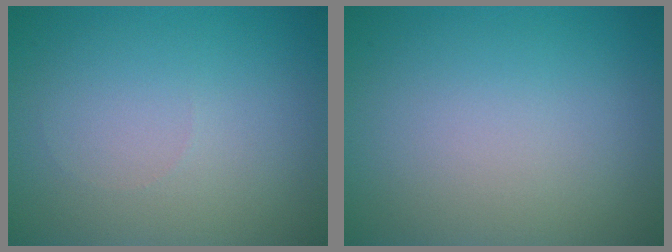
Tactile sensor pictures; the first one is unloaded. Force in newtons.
{"total": 0.0}